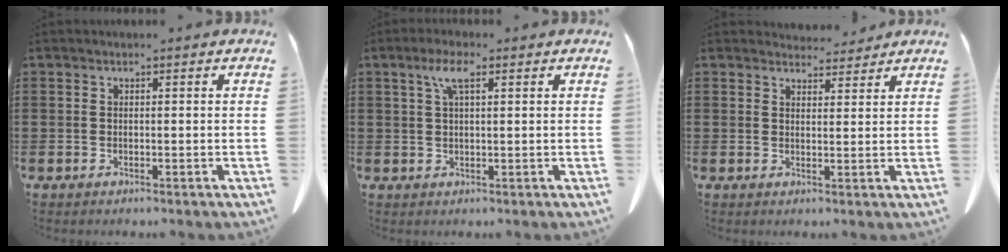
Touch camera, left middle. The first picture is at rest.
{"total": 4.1, "force": [1.9, 1.1, 3.5], "torque": [-0.076, 0.009, 0.030]}
{"total": 3.6, "force": [3.5, 0.9, 0.4], "torque": [-0.009, -0.014, 0.065]}